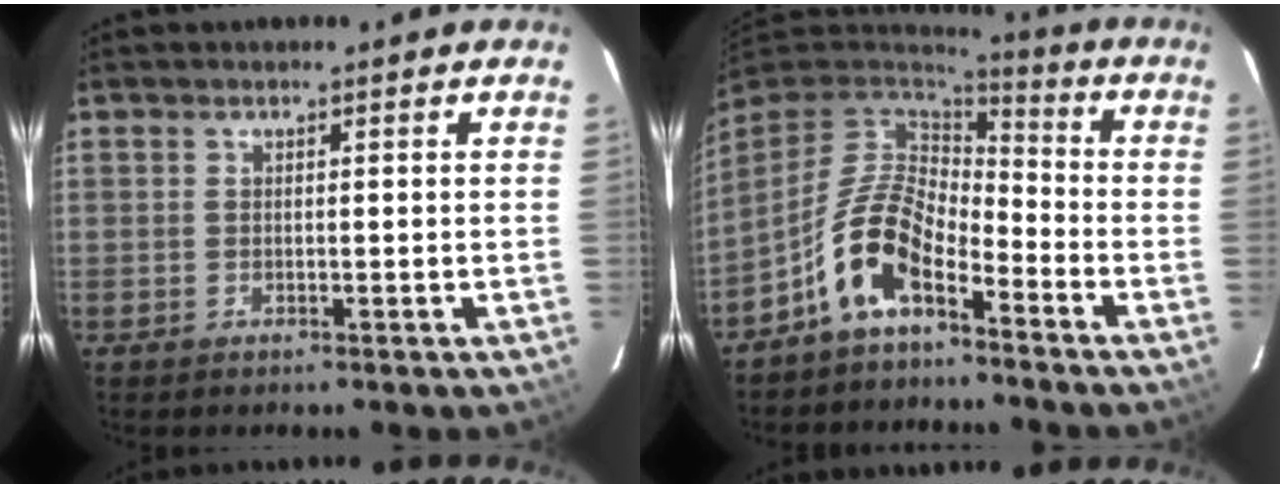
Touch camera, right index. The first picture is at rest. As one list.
[{"total": 11.8, "force": [-6.6, 5.5, 8.1], "torque": [-0.165, 0.013, -0.130]}]